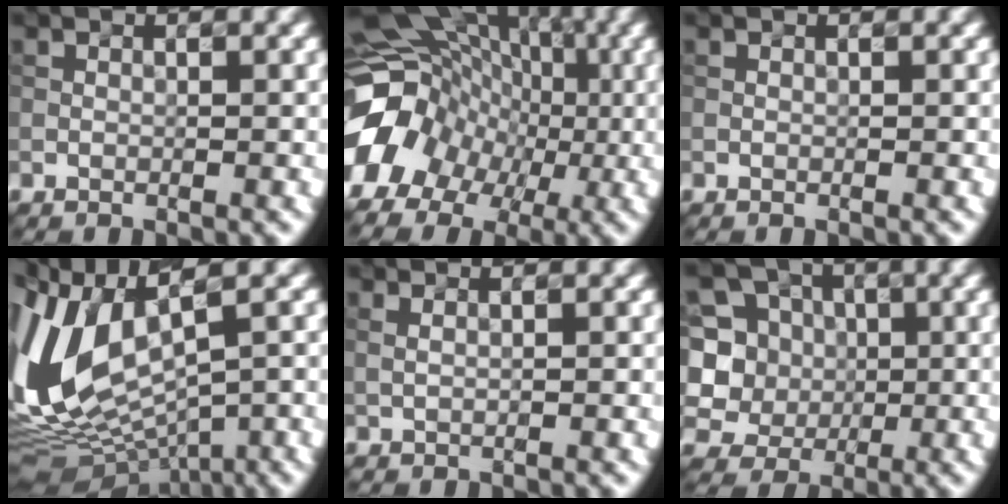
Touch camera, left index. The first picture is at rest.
{"total": 13.0, "force": [-3.8, 10.7, 6.4], "torque": [-0.125, 0.001, -0.065]}
{"total": 0.0}
{"total": 12.7, "force": [0.4, 6.8, 10.7], "torque": [-0.236, -0.003, 0.034]}
{"total": 1.4, "force": [0.8, 0.7, 0.9], "torque": [-0.005, -0.006, 0.007]}
{"total": 10.8, "force": [0.4, 10.2, 3.5], "torque": [-0.098, 0.028, 0.009]}